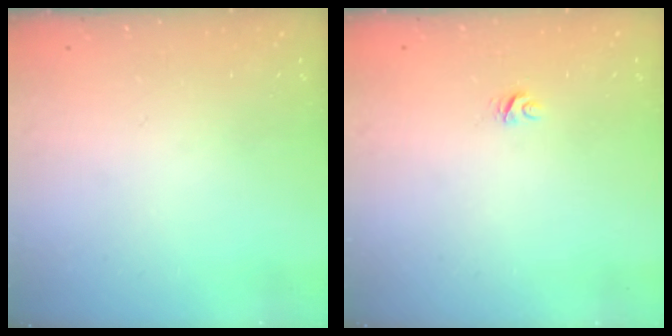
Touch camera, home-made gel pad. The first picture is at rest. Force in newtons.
{"total": 3.7, "press": 3.7, "slide": 0.2}